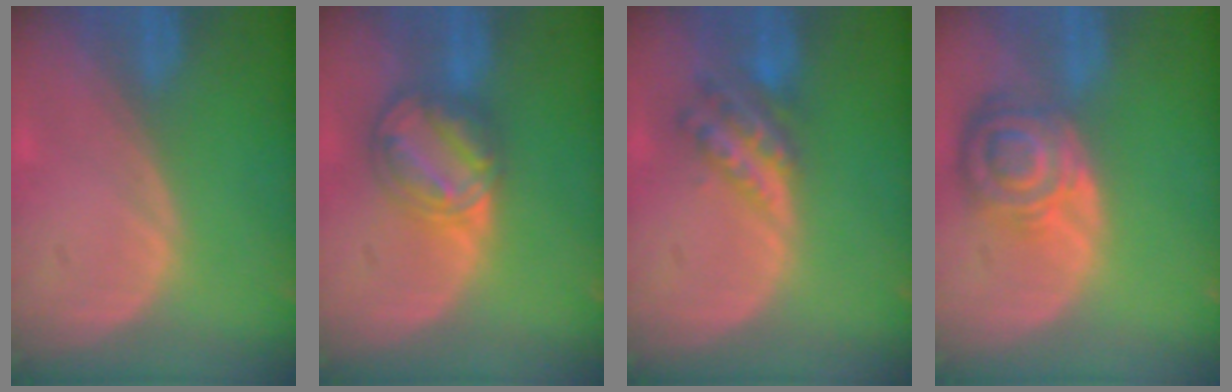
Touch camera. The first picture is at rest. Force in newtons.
{"total": 8.2, "press": 7.0, "slide": 4.2}
{"total": 6.1, "press": 5.3, "slide": 3.0}
{"total": 8.3, "press": 7.3, "slide": 4.0}